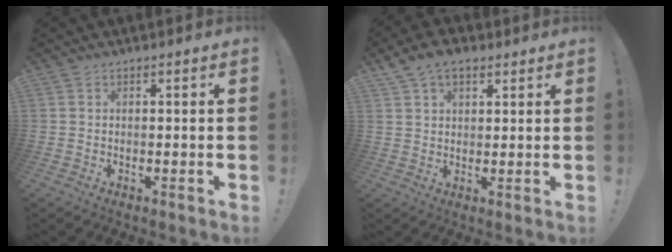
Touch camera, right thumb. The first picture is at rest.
{"total": 7.1, "force": [4.3, 4.1, 3.9], "torque": [-0.059, -0.014, 0.082]}